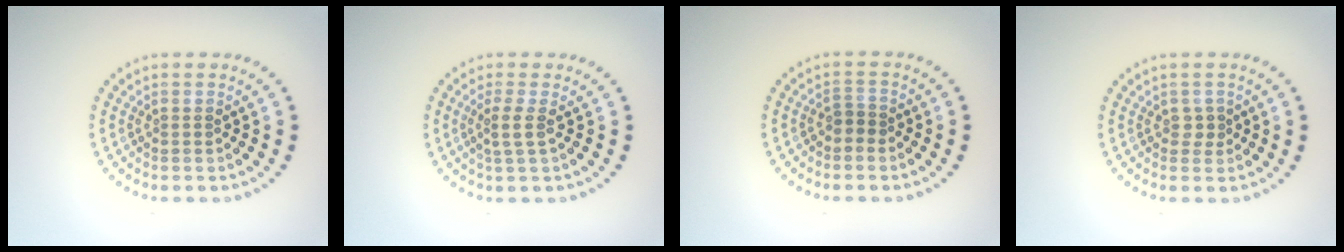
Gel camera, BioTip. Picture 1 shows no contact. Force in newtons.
{"total": 1.7, "press": 1.3, "slide": 1.1}
{"total": 1.3, "press": 1.0, "slide": 0.8}
{"total": 0.9, "press": 0.8, "slide": 0.4}